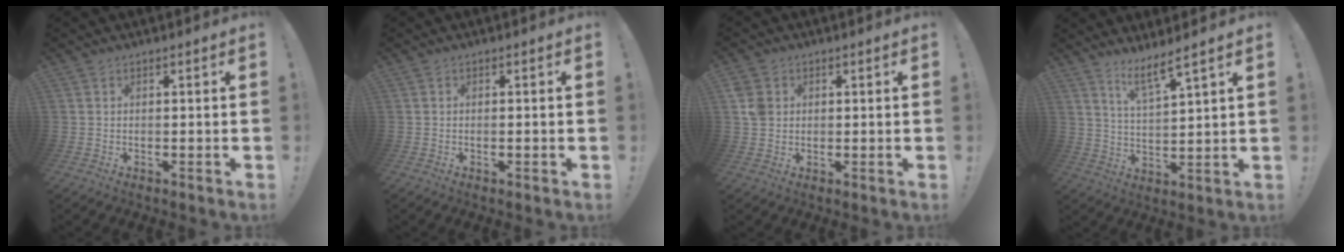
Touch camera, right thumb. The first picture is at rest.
{"total": 0.6, "force": [-0.3, 0.0, 0.5], "torque": [-0.014, 0.002, -0.004]}
{"total": 4.6, "force": [1.0, 4.0, 1.9], "torque": [-0.035, 0.005, 0.021]}
{"total": 7.8, "force": [6.0, 0.7, 4.9], "torque": [-0.082, -0.036, 0.102]}